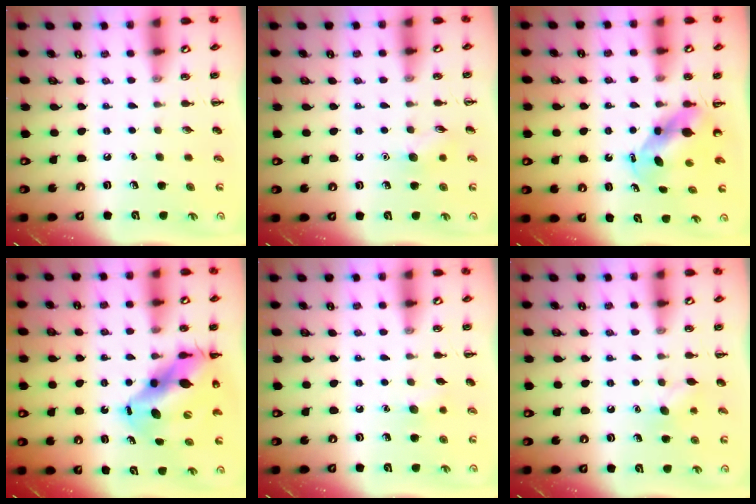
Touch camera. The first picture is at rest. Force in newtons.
{"total": 6.3, "press": 6.3, "slide": 0.7}
{"total": 5.3, "press": 5.1, "slide": 1.4}
{"total": 14.1, "press": 13.6, "slide": 3.7}
{"total": 5.6, "press": 5.4, "slide": 1.6}
{"total": 5.7, "press": 5.6, "slide": 1.2}